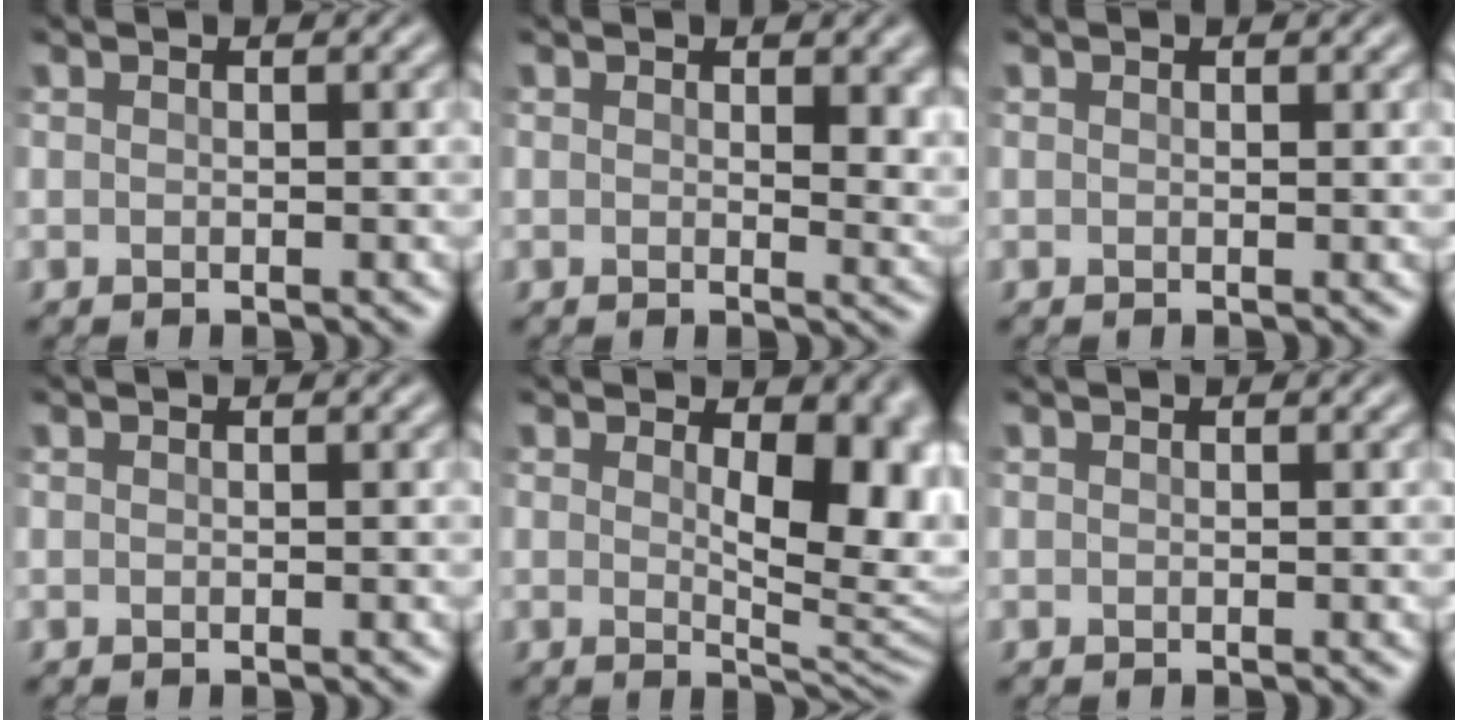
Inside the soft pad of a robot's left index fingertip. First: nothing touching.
{"total": 3.7, "force": [1.0, 1.4, 3.2], "torque": [-0.036, -0.007, 0.024]}
{"total": 0.0}
{"total": 0.0}
{"total": 7.0, "force": [1.4, 2.9, 6.2], "torque": [-0.078, -0.007, 0.024]}
{"total": 0.0}